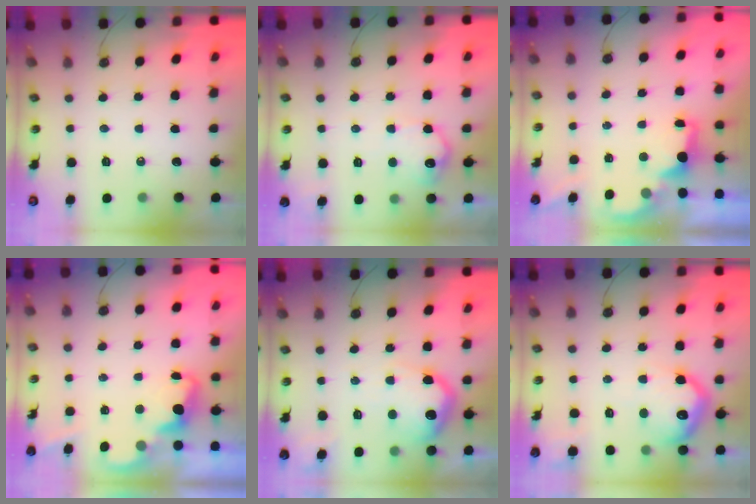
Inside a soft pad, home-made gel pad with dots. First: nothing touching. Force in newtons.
{"total": 10.8, "press": 10.8, "slide": 0.2}
{"total": 2.0, "press": 1.9, "slide": 0.8}
{"total": 2.3, "press": 2.3, "slide": 0.6}
{"total": 17.4, "press": 17.4, "slide": 1.4}
{"total": 15.2, "press": 15.2, "slide": 1.1}